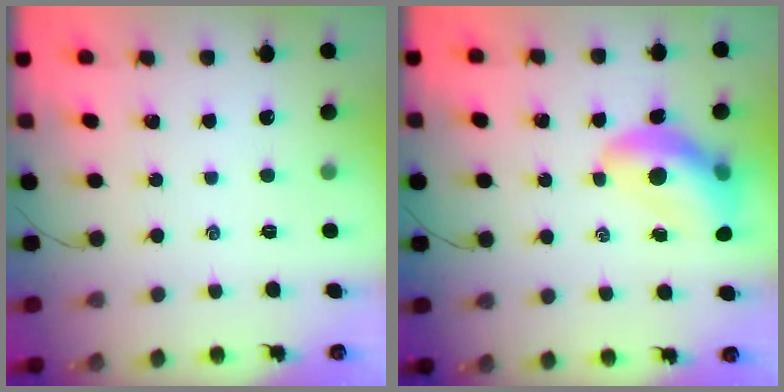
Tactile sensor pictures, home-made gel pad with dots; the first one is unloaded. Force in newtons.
{"total": 12.3, "press": 11.8, "slide": 3.3}